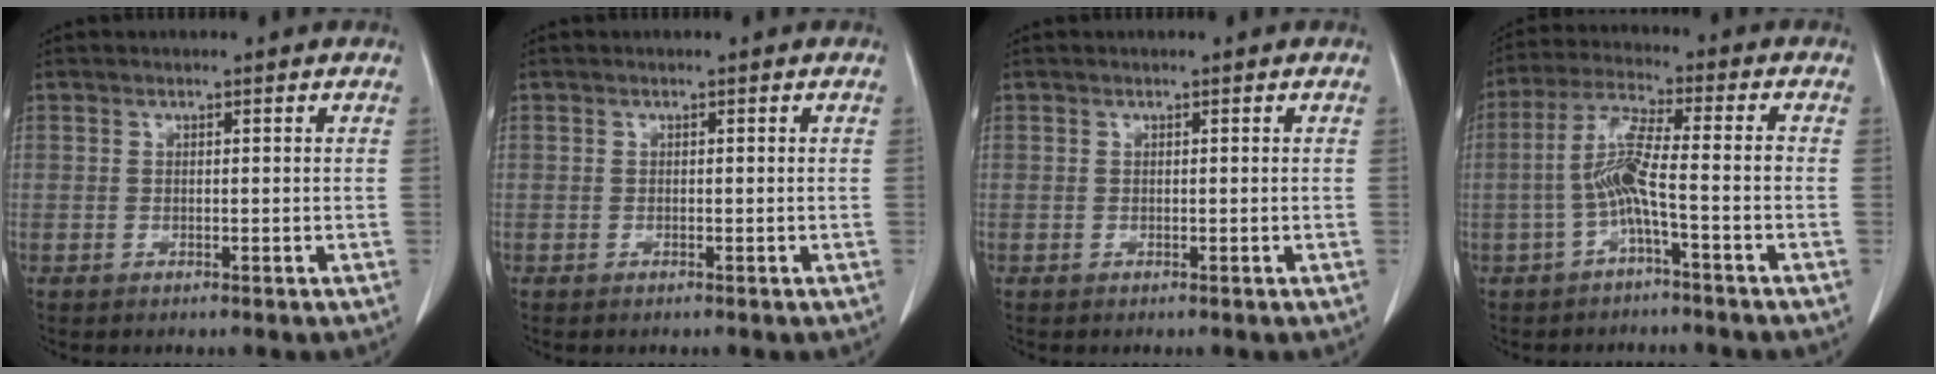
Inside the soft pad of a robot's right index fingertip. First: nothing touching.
{"total": 0.0}
{"total": 0.0}
{"total": 7.0, "force": [-2.1, 0.1, 6.7], "torque": [-0.137, 0.013, -0.043]}